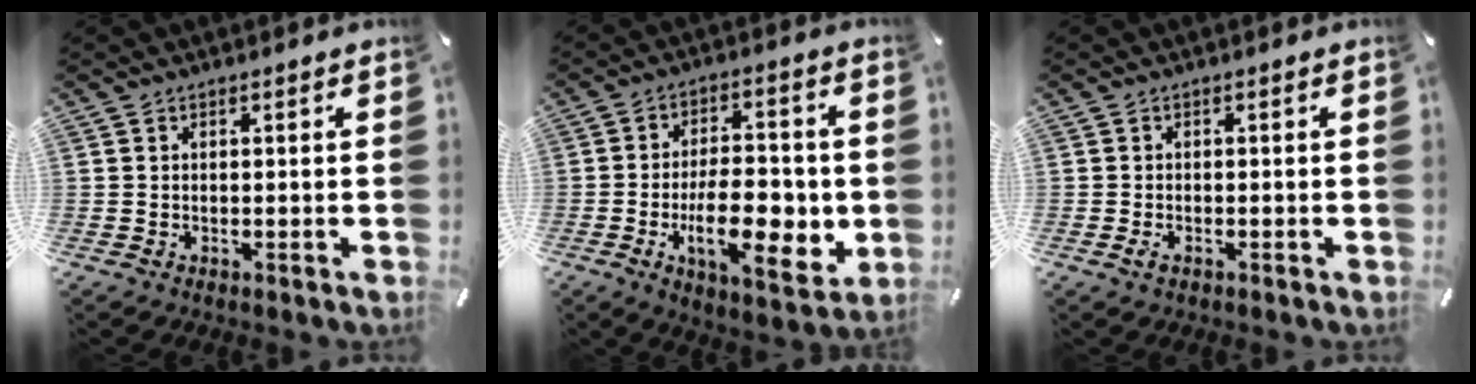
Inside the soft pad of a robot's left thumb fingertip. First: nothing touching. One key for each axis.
{"total": 17.3, "fx": -3.9, "fy": 8.6, "fz": 14.5, "tx": -0.216, "ty": -0.002, "tz": -0.056}
{"total": 1.6, "fx": -0.7, "fy": 0.8, "fz": 1.2, "tx": -0.021, "ty": 0.002, "tz": -0.013}